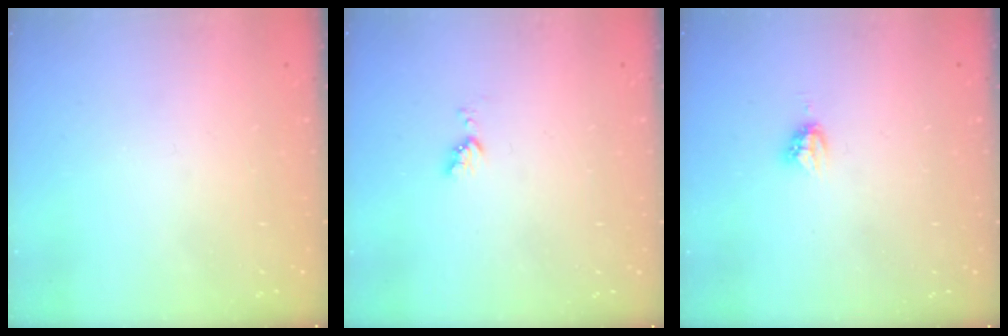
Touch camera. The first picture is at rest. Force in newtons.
{"total": 3.9, "press": 3.9, "slide": 0.5}
{"total": 3.4, "press": 3.4, "slide": 0.4}